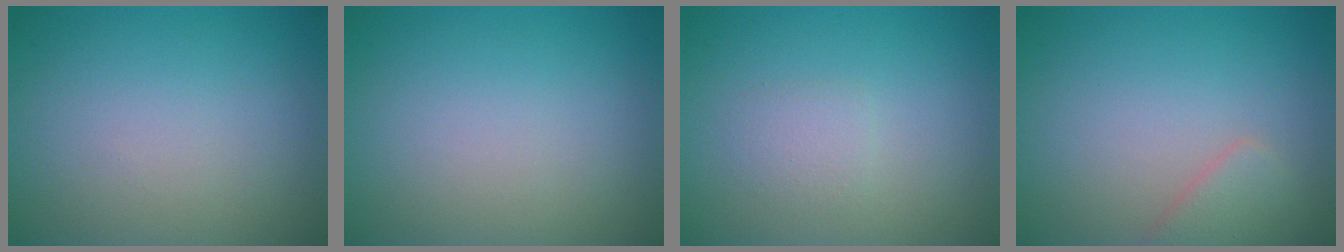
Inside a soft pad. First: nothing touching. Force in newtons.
{"total": 0.0}
{"total": 1.3, "press": 1.3, "slide": 0.1}
{"total": 1.9, "press": 1.9, "slide": 0.2}